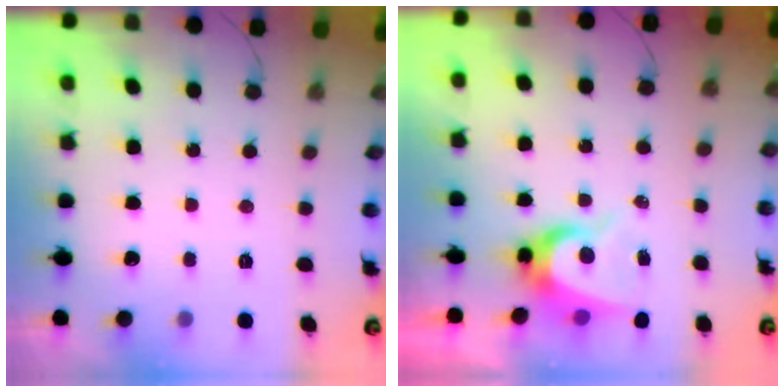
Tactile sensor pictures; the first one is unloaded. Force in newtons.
{"total": 8.8, "press": 8.8, "slide": 0.4}